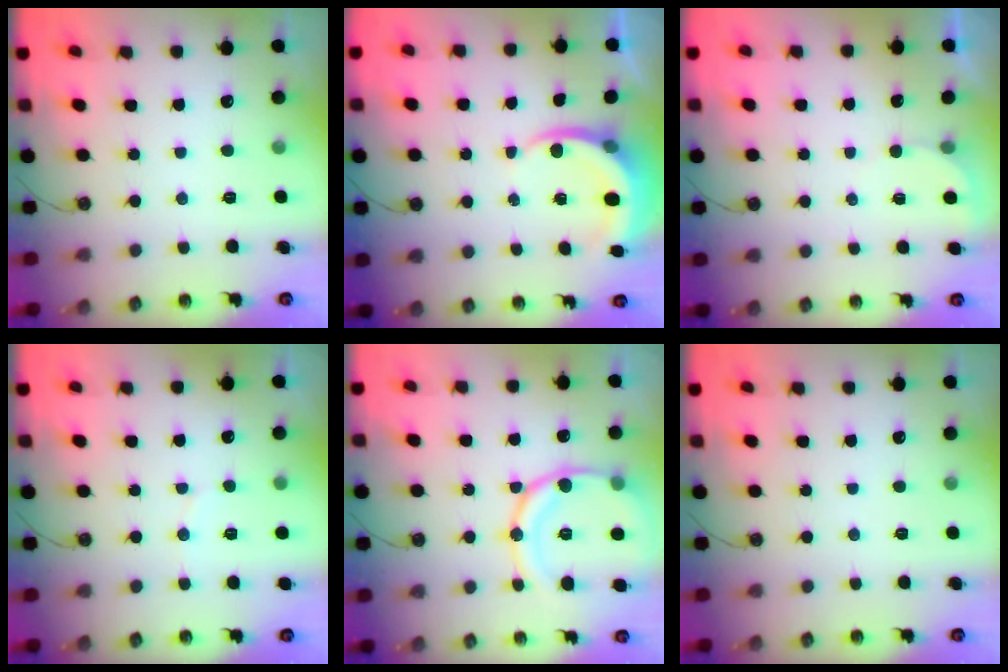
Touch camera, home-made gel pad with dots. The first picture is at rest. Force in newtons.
{"total": 5.3, "press": 5.3, "slide": 0.4}
{"total": 1.6, "press": 1.6, "slide": 0.0}
{"total": 3.1, "press": 2.7, "slide": 1.5}
{"total": 16.6, "press": 16.5, "slide": 1.9}
{"total": 0.0}